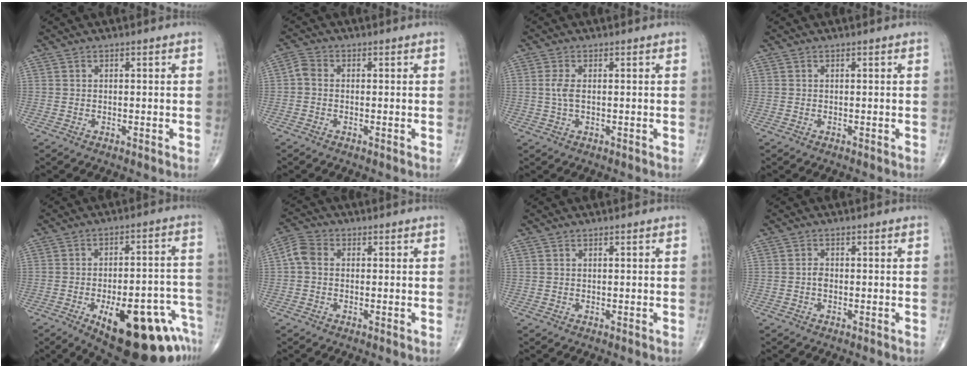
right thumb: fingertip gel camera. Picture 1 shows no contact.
{"total": 2.3, "force": [-0.4, 1.6, 1.5], "torque": [-0.026, 0.006, -0.018]}
{"total": 2.6, "force": [0.2, 1.1, 2.3], "torque": [-0.057, 0.000, 0.003]}
{"total": 0.0}
{"total": 23.4, "force": [-11.5, 9.2, 18.1], "torque": [-0.165, 0.060, -0.147]}
{"total": 4.2, "force": [0.1, 3.2, 2.7], "torque": [-0.054, 0.012, -0.009]}
{"total": 0.0}
{"total": 1.3, "force": [-0.3, 0.8, 0.9], "torque": [-0.013, 0.002, -0.008]}